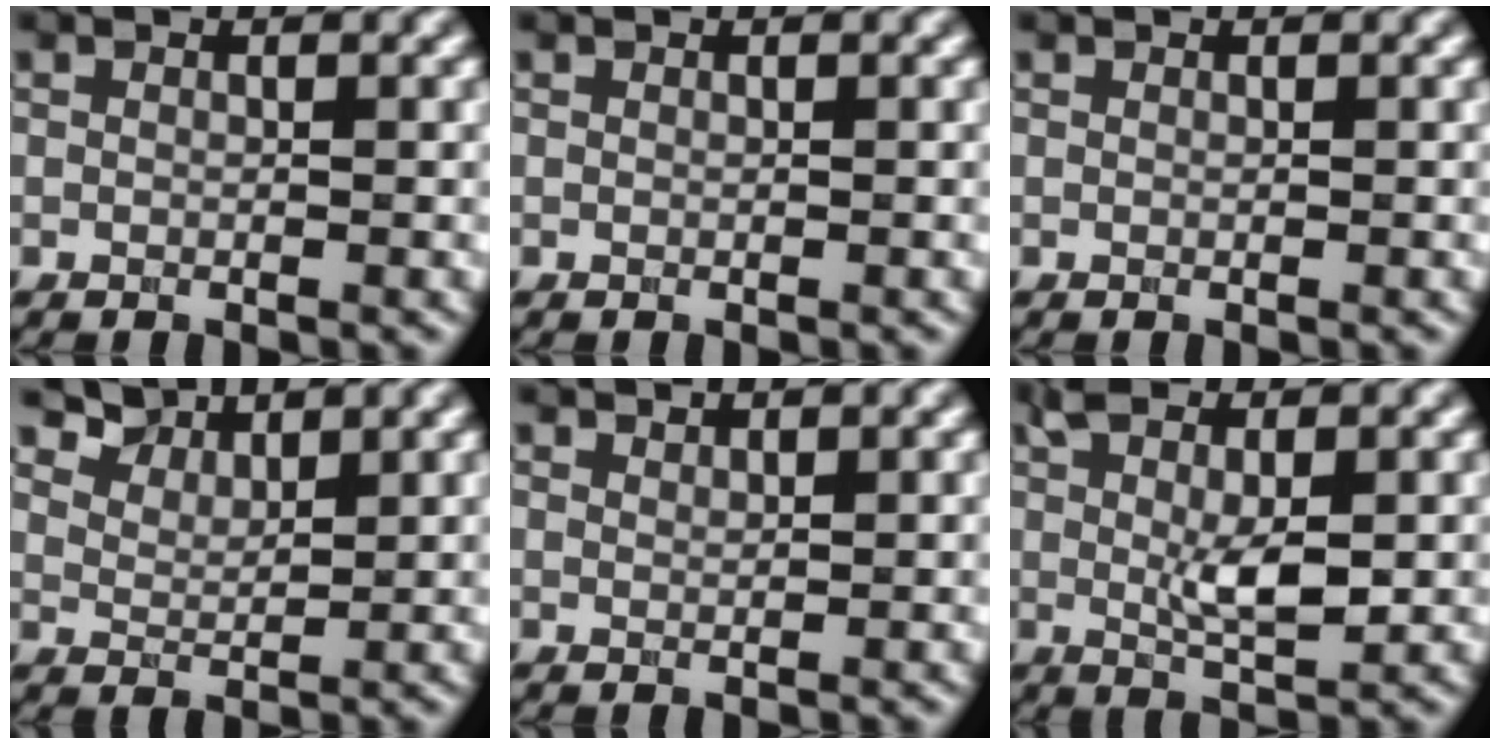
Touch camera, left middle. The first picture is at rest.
{"total": 0.0}
{"total": 0.0}
{"total": 3.3, "force": [3.0, 1.1, 0.7], "torque": [-0.027, -0.006, 0.065]}
{"total": 1.0, "force": [0.9, 0.1, 0.1], "torque": [-0.002, -0.001, 0.019]}
{"total": 4.3, "force": [1.1, 1.6, 3.9], "torque": [-0.078, -0.003, 0.024]}